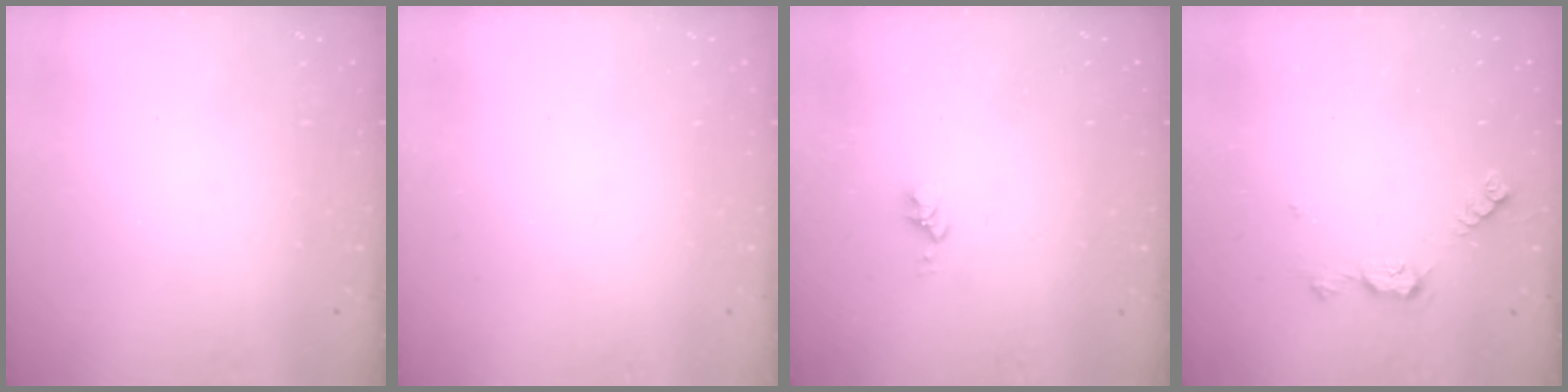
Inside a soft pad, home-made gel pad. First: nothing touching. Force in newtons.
{"total": 0.0}
{"total": 2.8, "press": 2.8, "slide": 0.4}
{"total": 5.5, "press": 5.4, "slide": 0.6}